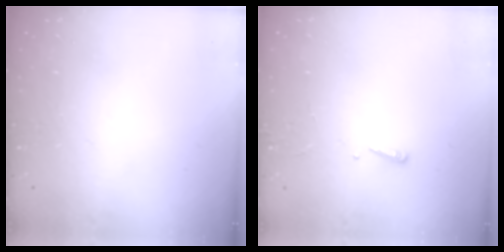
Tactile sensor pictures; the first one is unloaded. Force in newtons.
{"total": 2.4, "press": 2.4, "slide": 0.2}